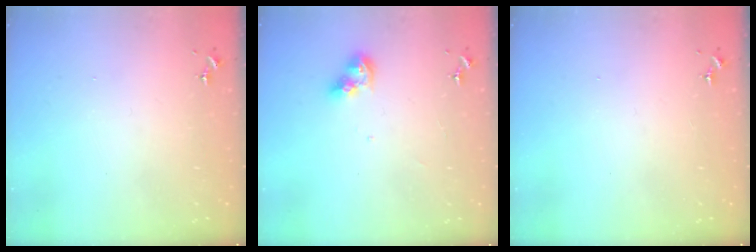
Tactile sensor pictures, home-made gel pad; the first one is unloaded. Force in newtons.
{"total": 8.2, "press": 8.2, "slide": 0.5}
{"total": 0.0}